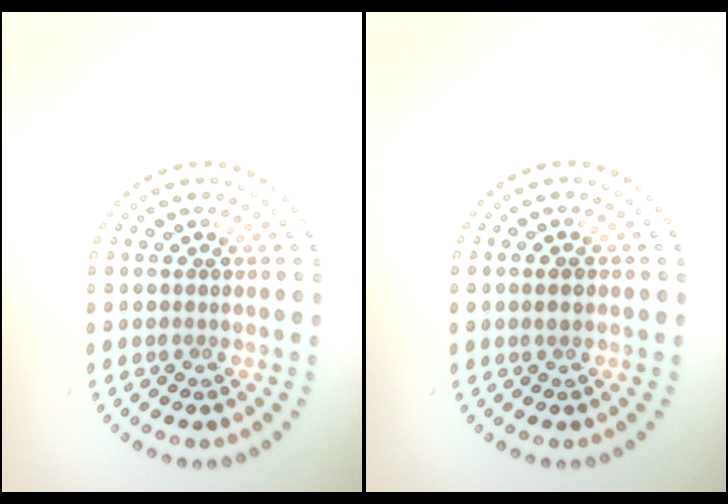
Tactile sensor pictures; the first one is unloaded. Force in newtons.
{"total": 1.1, "press": 1.1, "slide": 0.2}